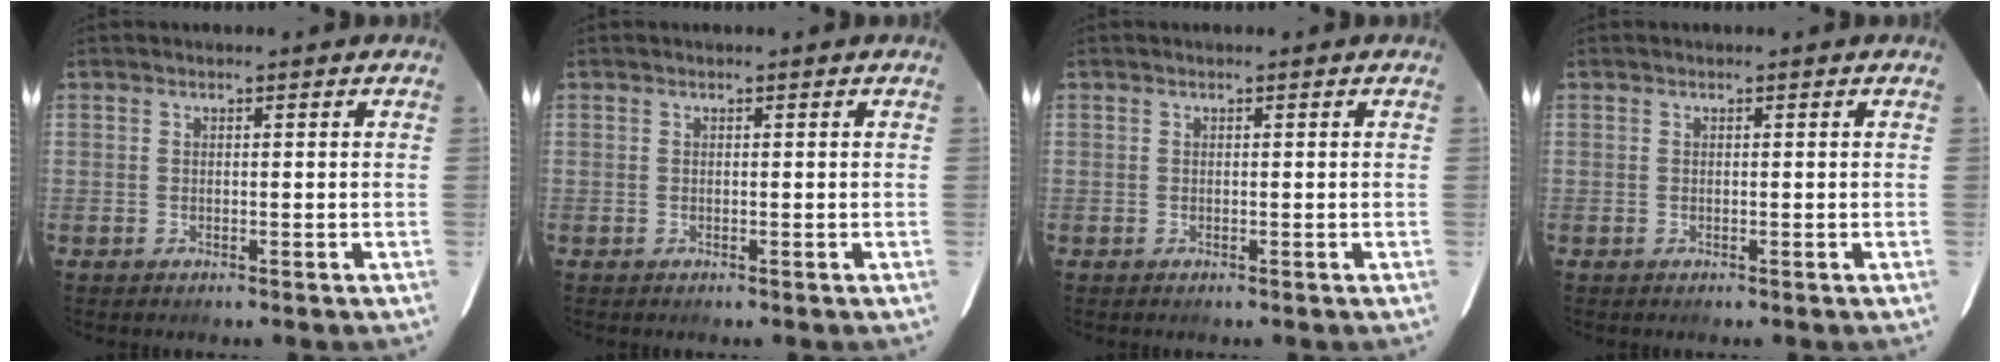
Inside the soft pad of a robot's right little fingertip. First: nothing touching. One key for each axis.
{"total": 0.0}
{"total": 0.0}
{"total": 0.0}